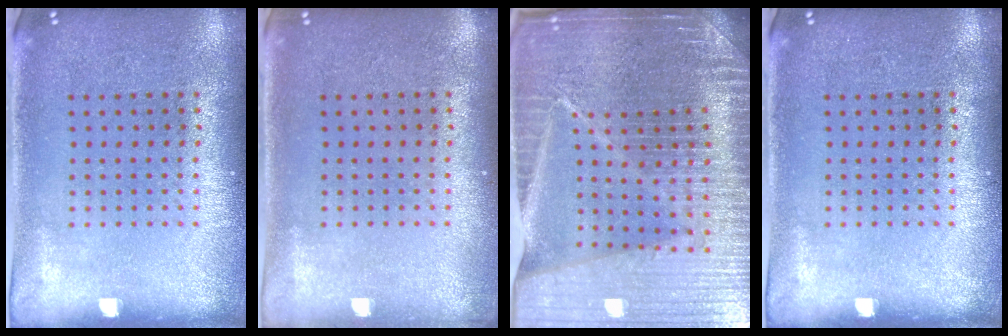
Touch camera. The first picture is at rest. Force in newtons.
{"total": 0.5, "press": 0.5, "slide": 0.2}
{"total": 6.3, "press": 5.5, "slide": 3.0}
{"total": 0.0}